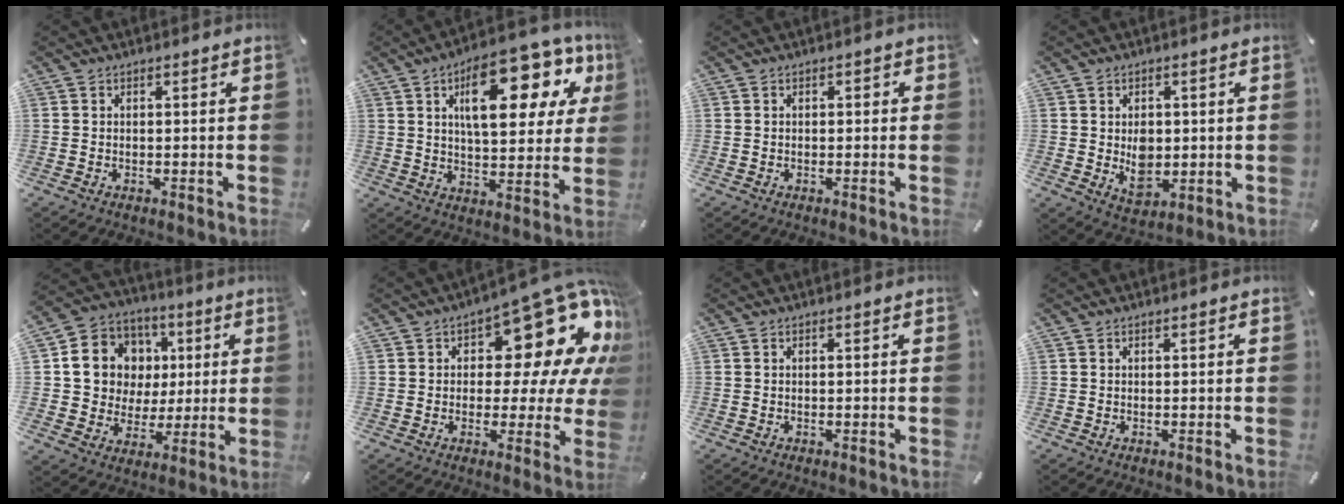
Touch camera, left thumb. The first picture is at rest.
{"total": 21.6, "force": [10.2, 8.8, 17.0], "torque": [-0.251, -0.046, 0.160]}
{"total": 0.7, "force": [-0.3, 0.5, 0.4], "torque": [-0.010, 0.001, -0.006]}
{"total": 6.4, "force": [0.1, 5.0, 3.9], "torque": [-0.044, -0.002, 0.006]}
{"total": 14.1, "force": [2.8, 13.1, 4.4], "torque": [-0.067, -0.004, 0.063]}
{"total": 19.8, "force": [9.8, 9.7, 14.2], "torque": [-0.180, -0.081, 0.161]}
{"total": 0.0}
{"total": 0.0}